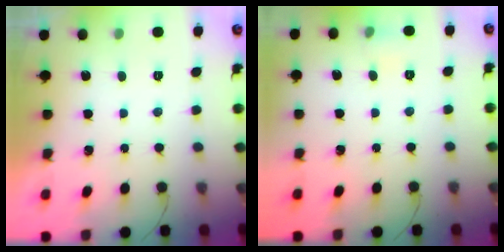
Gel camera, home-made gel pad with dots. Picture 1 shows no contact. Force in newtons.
{"total": 7.6, "press": 4.0, "slide": 6.5}